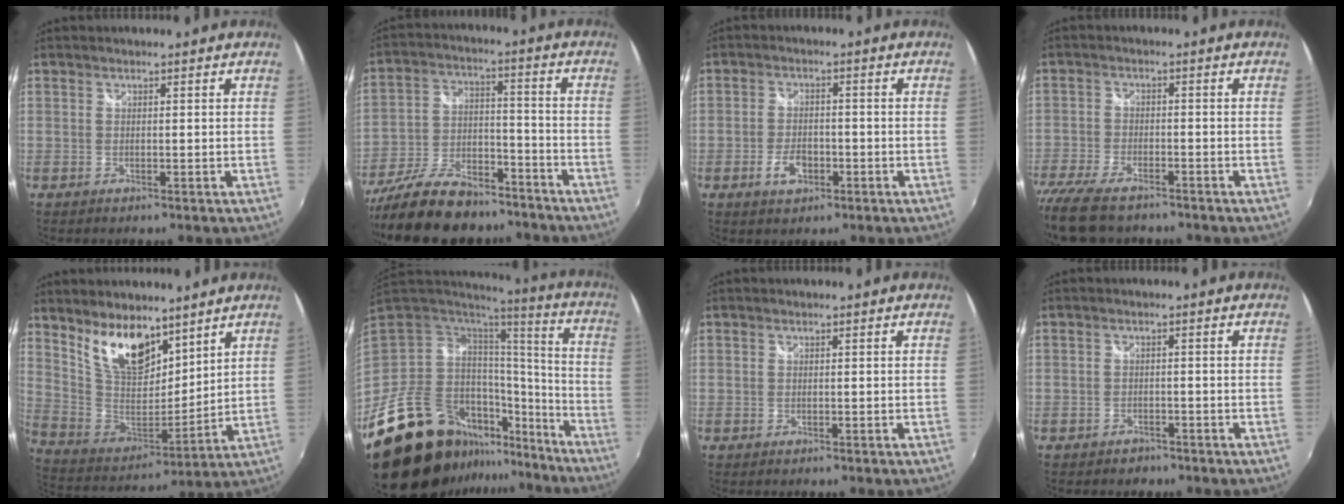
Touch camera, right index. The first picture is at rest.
{"total": 20.1, "force": [-16.0, 8.1, 9.0], "torque": [-0.188, 0.001, -0.250]}
{"total": 4.9, "force": [-2.1, 2.8, 3.4], "torque": [-0.074, -0.002, -0.035]}
{"total": 14.1, "force": [-11.1, 5.3, 6.9], "torque": [-0.175, -0.042, -0.201]}
{"total": 14.2, "force": [9.3, 6.8, 8.3], "torque": [-0.161, -0.001, 0.188]}
{"total": 25.3, "force": [-17.2, 13.3, 12.9], "torque": [-0.224, 0.016, -0.256]}
{"total": 0.0}
{"total": 2.9, "force": [-2.3, 1.7, 0.3], "torque": [-0.015, -0.004, -0.036]}